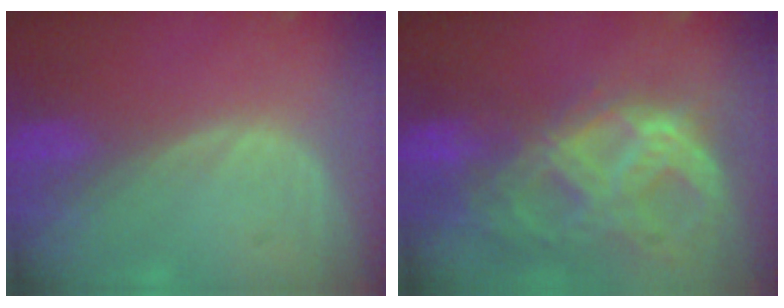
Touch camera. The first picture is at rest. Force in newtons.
{"total": 11.3, "press": 9.6, "slide": 6.0}